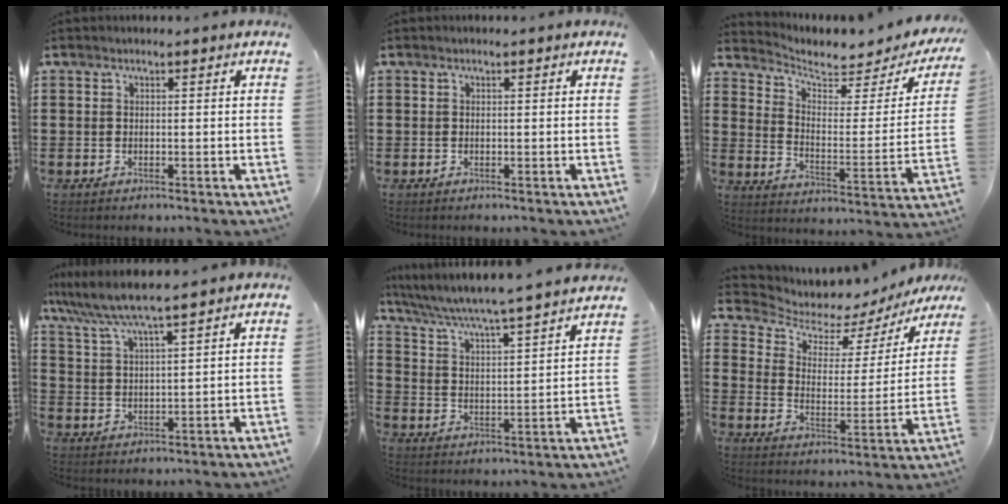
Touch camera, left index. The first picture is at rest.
{"total": 0.0}
{"total": 4.3, "force": [3.5, 1.5, 1.9], "torque": [-0.051, -0.029, 0.054]}
{"total": 6.1, "force": [5.0, -0.1, 3.4], "torque": [-0.083, -0.021, 0.087]}
{"total": 4.4, "force": [4.1, -0.8, 1.5], "torque": [-0.052, -0.039, 0.059]}
{"total": 4.7, "force": [3.9, 2.3, 1.5], "torque": [-0.050, -0.029, 0.058]}